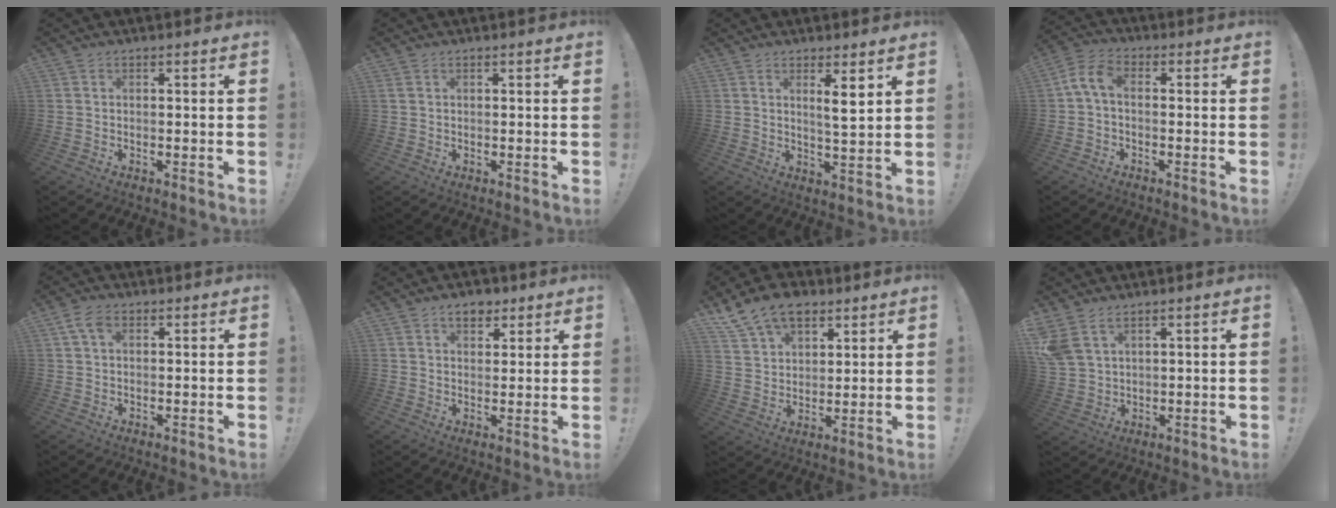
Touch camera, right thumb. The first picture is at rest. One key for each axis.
{"total": 1.2, "fx": 0.6, "fy": 0.8, "fz": 0.6, "tx": -0.016, "ty": 0.005, "tz": 0.012}
{"total": 5.5, "fx": 2.9, "fy": 0.4, "fz": 4.7, "tx": -0.070, "ty": -0.021, "tz": 0.041}
{"total": 6.2, "fx": 0.2, "fy": 3.3, "fz": 5.2, "tx": -0.114, "ty": -0.001, "tz": 0.004}
{"total": 4.7, "fx": 1.8, "fy": 2.8, "fz": 3.2, "tx": -0.057, "ty": 0.003, "tz": 0.036}
{"total": 5.3, "fx": 3.2, "fy": 3.6, "fz": 2.2, "tx": -0.019, "ty": -0.013, "tz": 0.055}
{"total": 12.7, "fx": 8.5, "fy": 7.7, "fz": 5.5, "tx": -0.097, "ty": -0.047, "tz": 0.163}
{"total": 6.5, "fx": 4.2, "fy": 3.6, "fz": 3.4, "tx": -0.068, "ty": -0.013, "tz": 0.083}